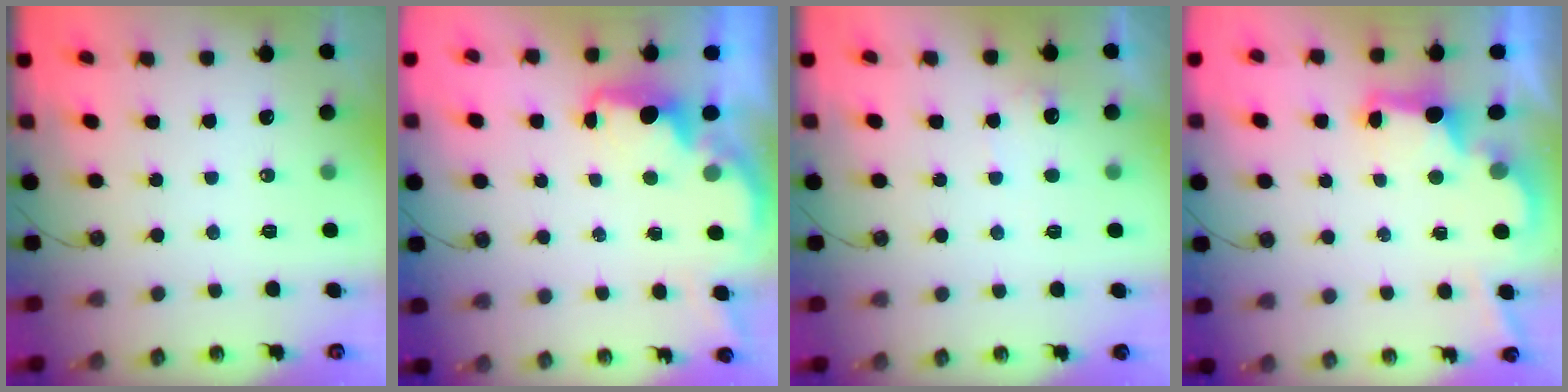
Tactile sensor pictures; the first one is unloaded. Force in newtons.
{"total": 2.2, "press": 2.0, "slide": 0.9}
{"total": 4.6, "press": 4.6, "slide": 0.3}
{"total": 2.9, "press": 2.8, "slide": 0.9}